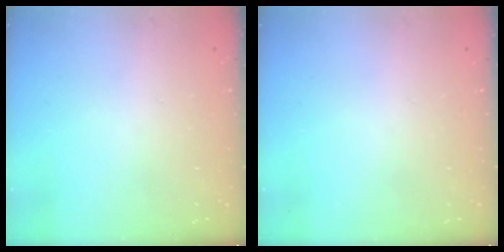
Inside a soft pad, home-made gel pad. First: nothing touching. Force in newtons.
{"total": 0.0}